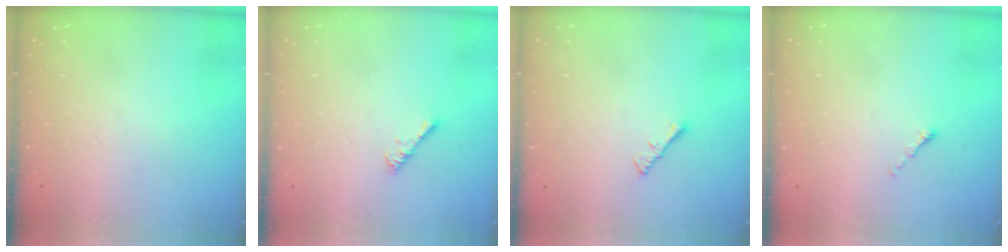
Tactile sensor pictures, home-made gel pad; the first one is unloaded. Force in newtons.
{"total": 0.8, "press": 0.8, "slide": 0.3}
{"total": 1.3, "press": 1.2, "slide": 0.4}
{"total": 0.0}